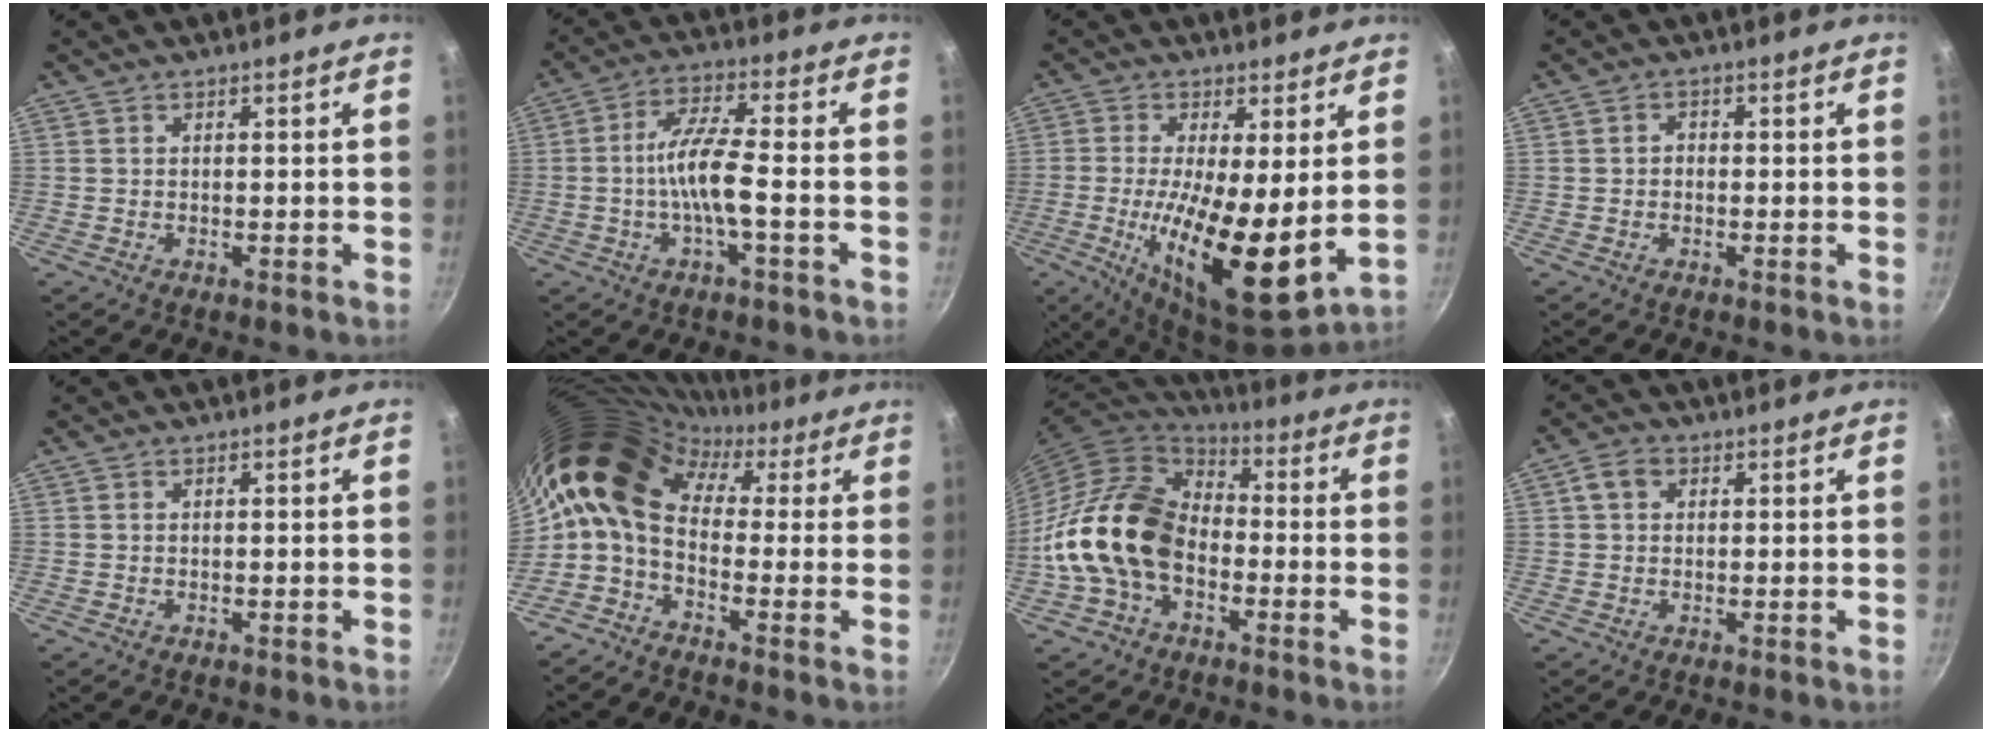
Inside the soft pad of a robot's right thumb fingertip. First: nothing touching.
{"total": 8.5, "force": [-2.1, 1.5, 8.1], "torque": [-0.160, 0.028, -0.046]}
{"total": 16.3, "force": [-0.5, 5.1, 15.5], "torque": [-0.267, -0.025, -0.006]}
{"total": 1.6, "force": [-0.1, 1.3, 0.9], "torque": [-0.011, 0.007, -0.005]}
{"total": 0.0}
{"total": 15.3, "force": [2.9, 10.4, 10.8], "torque": [-0.196, 0.028, 0.024]}
{"total": 17.9, "force": [-4.0, 12.7, 12.0], "torque": [-0.189, 0.049, -0.093]}
{"total": 3.7, "force": [1.1, 2.8, 2.1], "torque": [-0.032, 0.006, 0.015]}